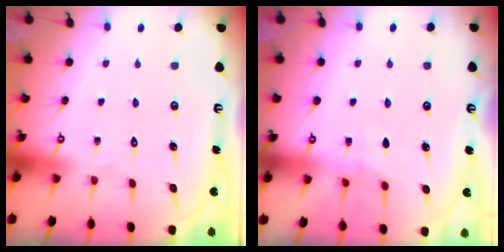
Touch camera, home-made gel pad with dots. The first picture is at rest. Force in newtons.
{"total": 4.6, "press": 4.5, "slide": 0.6}